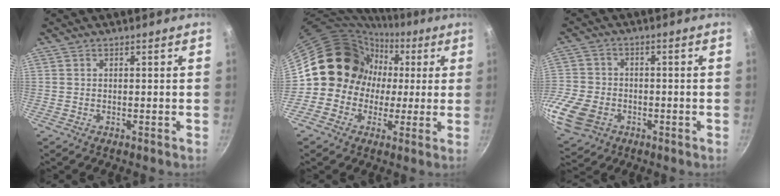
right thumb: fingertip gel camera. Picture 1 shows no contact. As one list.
[{"total": 12.6, "force": [0.6, 12.0, 3.8], "torque": [0.001, 0.027, -0.008]}, {"total": 14.6, "force": [-4.8, 11.2, 8.1], "torque": [-0.179, 0.018, -0.087]}]